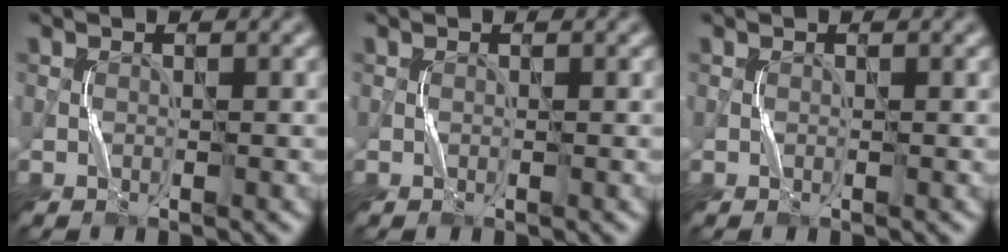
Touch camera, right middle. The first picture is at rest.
{"total": 0.0}
{"total": 0.0}